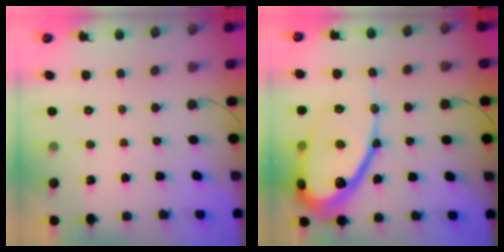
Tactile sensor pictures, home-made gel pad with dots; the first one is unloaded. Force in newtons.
{"total": 21.8, "press": 21.7, "slide": 2.1}